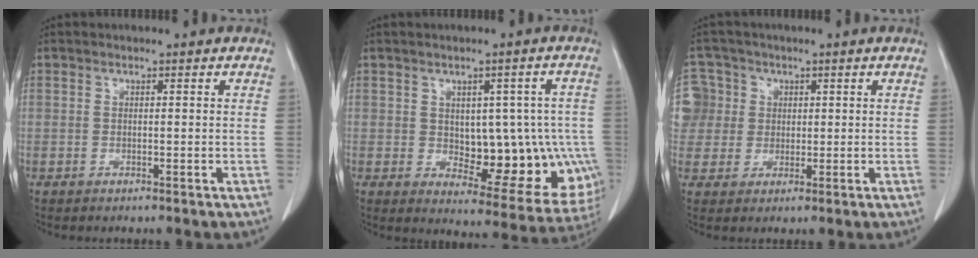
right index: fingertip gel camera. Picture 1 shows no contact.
{"total": 14.9, "force": [-1.5, 7.9, 12.6], "torque": [-0.126, 0.019, 0.005]}
{"total": 8.8, "force": [1.9, 8.6, 0.5], "torque": [-0.024, 0.038, 0.050]}